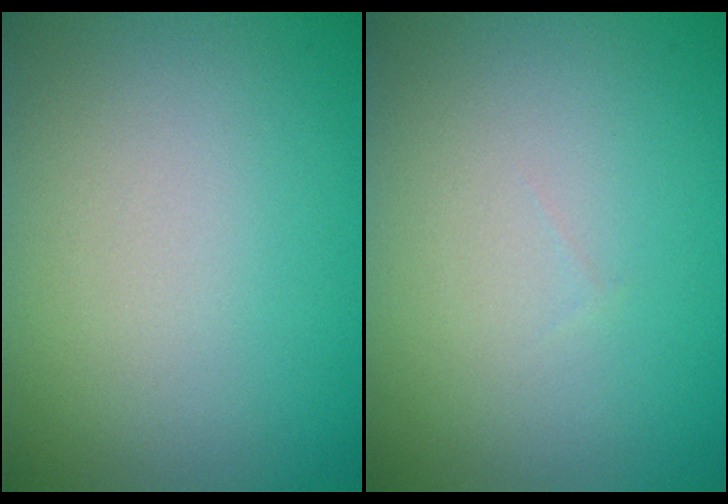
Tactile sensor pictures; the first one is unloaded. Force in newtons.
{"total": 0.0}